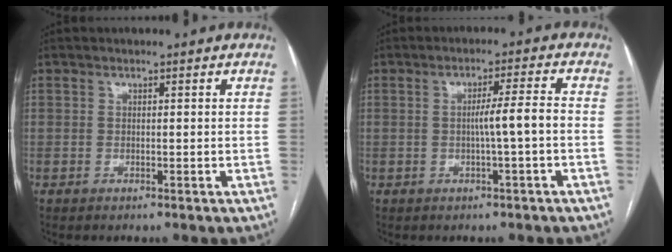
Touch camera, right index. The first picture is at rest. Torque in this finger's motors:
{"motor_torque": [0.77, 0.10, 0.56, 0.12]}